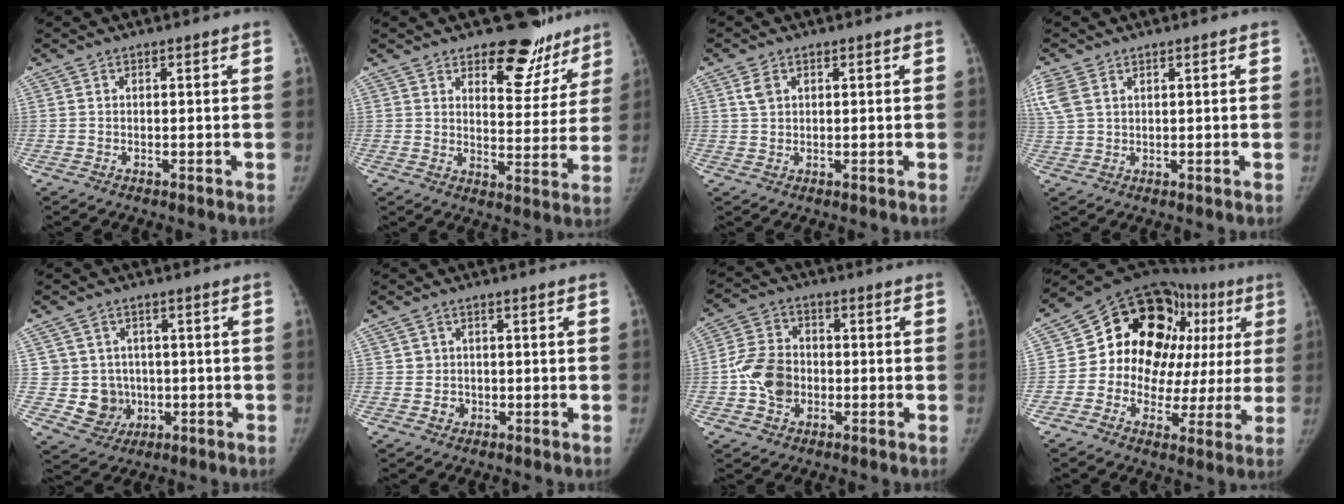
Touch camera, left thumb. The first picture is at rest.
{"total": 13.5, "force": [10.1, 6.8, 5.7], "torque": [-0.011, -0.072, 0.129]}
{"total": 2.7, "force": [1.1, 1.8, 1.7], "torque": [-0.028, 0.003, 0.026]}
{"total": 7.0, "force": [2.9, 4.4, 4.5], "torque": [-0.131, 0.010, 0.068]}
{"total": 7.8, "force": [-0.5, 7.7, 1.5], "torque": [0.016, 0.011, 0.004]}
{"total": 2.6, "force": [-0.4, 2.5, 0.4], "torque": [0.013, 0.003, -0.002]}
{"total": 9.5, "force": [-1.7, 7.5, 5.7], "torque": [-0.089, 0.019, -0.038]}
{"total": 25.1, "force": [5.6, 15.6, 18.9], "torque": [-0.213, 0.035, 0.082]}